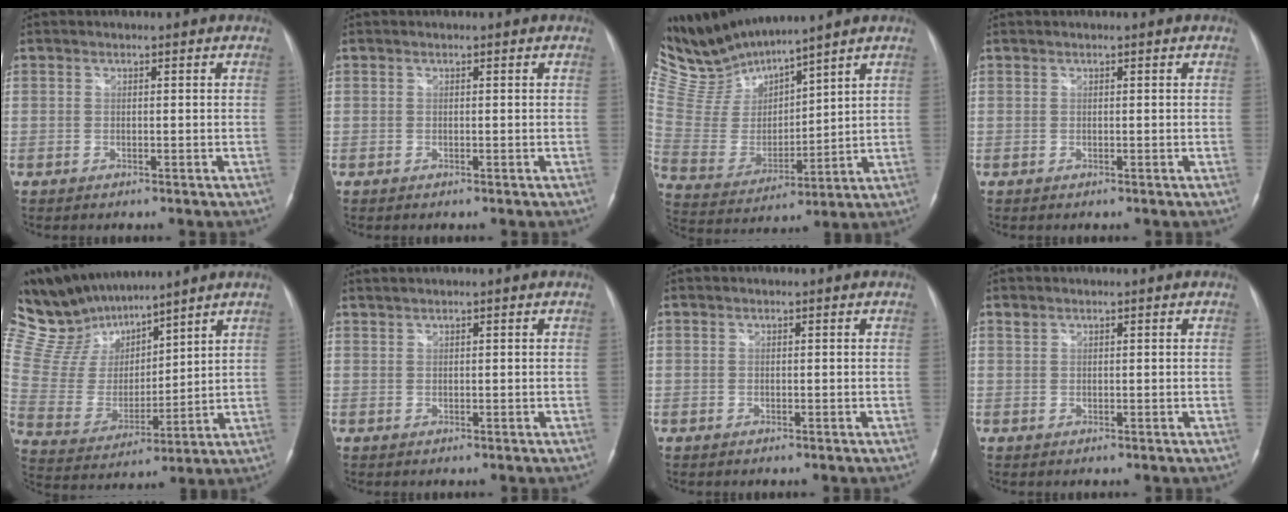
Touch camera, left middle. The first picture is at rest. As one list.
[{"total": 0.0}, {"total": 10.9, "force": [10.8, 0.0, 1.9], "torque": [-0.071, 0.003, 0.239]}, {"total": 0.0}, {"total": 14.5, "force": [13.1, 4.0, 4.6], "torque": [-0.113, 0.016, 0.267]}, {"total": 1.1, "force": [1.1, -0.1, 0.4], "torque": [-0.010, 0.010, 0.026]}, {"total": 0.0}, {"total": 0.7, "force": [0.6, 0.2, 0.1], "torque": [-0.007, 0.006, 0.014]}]